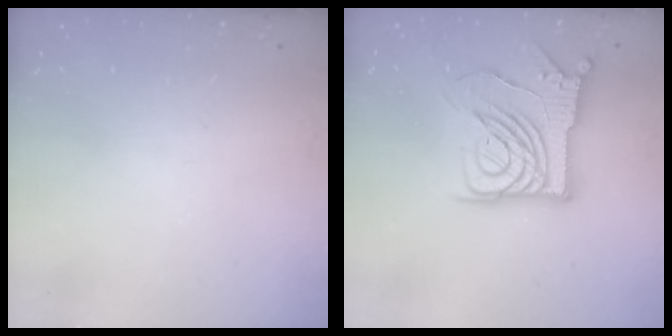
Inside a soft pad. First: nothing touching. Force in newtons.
{"total": 14.0, "press": 13.9, "slide": 1.7}